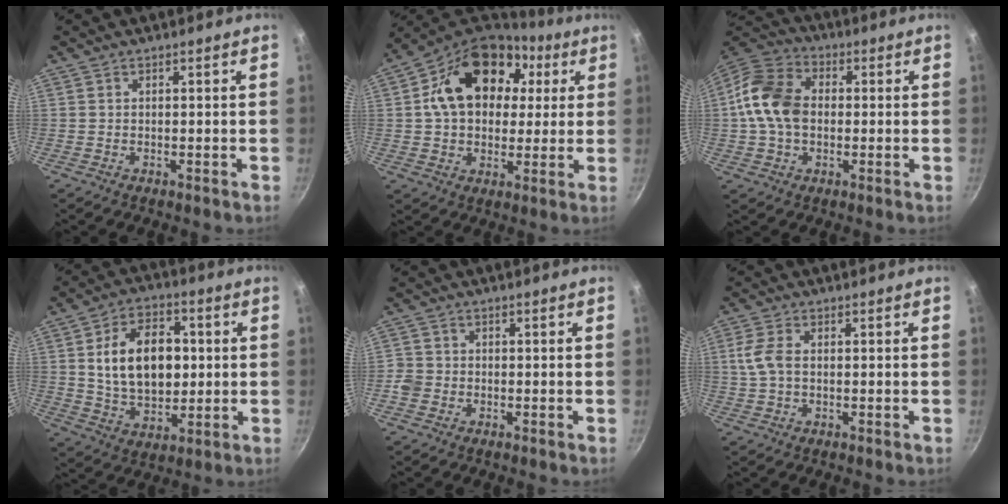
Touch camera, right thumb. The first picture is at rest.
{"total": 21.0, "force": [5.0, 15.1, 13.6], "torque": [-0.215, 0.025, 0.074]}
{"total": 13.4, "force": [0.2, 9.7, 9.2], "torque": [-0.156, 0.024, -0.013]}
{"total": 16.1, "force": [2.0, 10.7, 11.9], "torque": [-0.166, 0.001, 0.036]}
{"total": 3.1, "force": [-1.2, 2.7, 0.9], "torque": [-0.009, 0.015, -0.025]}
{"total": 5.3, "force": [0.5, 3.3, 4.1], "torque": [-0.091, 0.007, 0.005]}